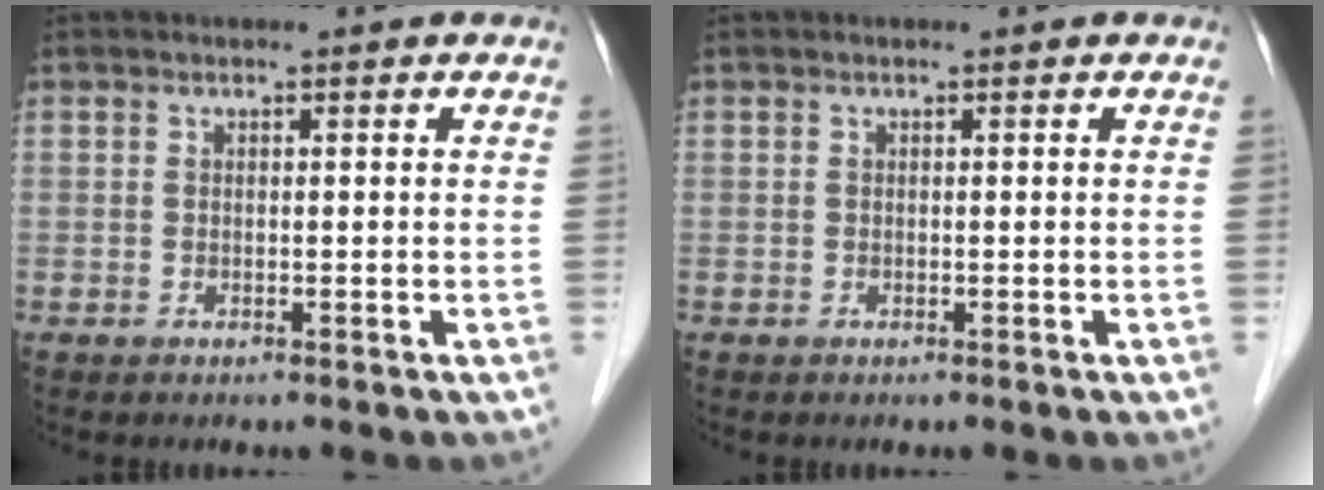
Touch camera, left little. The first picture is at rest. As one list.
[{"total": 0.0}]